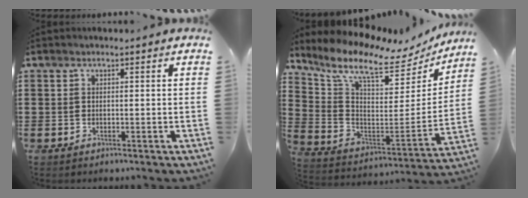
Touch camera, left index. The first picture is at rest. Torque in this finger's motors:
{"motor_torque": [2.14, 0.00, 0.13, -0.04]}